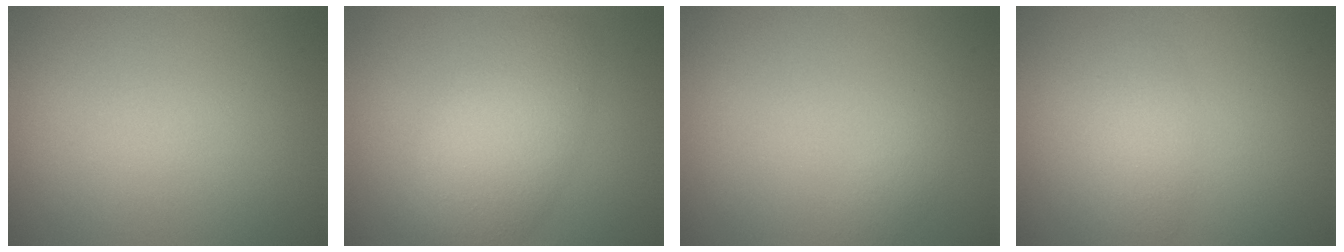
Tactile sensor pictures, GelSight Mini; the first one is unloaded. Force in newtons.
{"total": 5.2, "press": 5.2, "slide": 0.1}
{"total": 0.8, "press": 0.8, "slide": 0.0}
{"total": 2.3, "press": 2.3, "slide": 0.0}